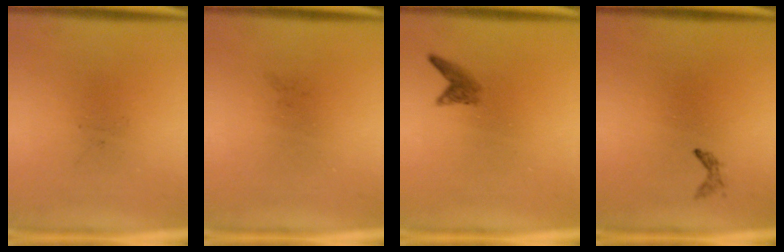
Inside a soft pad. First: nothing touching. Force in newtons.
{"total": 0.0}
{"total": 1.5}
{"total": 0.7}